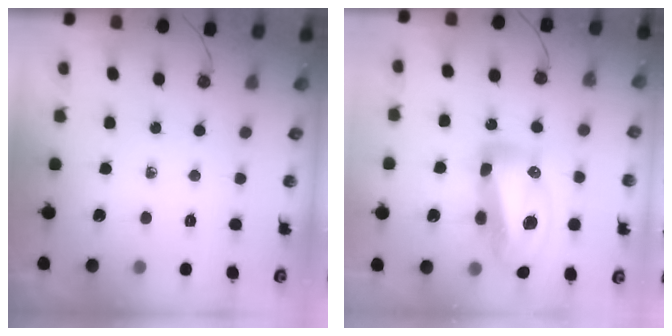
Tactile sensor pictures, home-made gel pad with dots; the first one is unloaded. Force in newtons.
{"total": 18.8, "press": 18.7, "slide": 1.8}